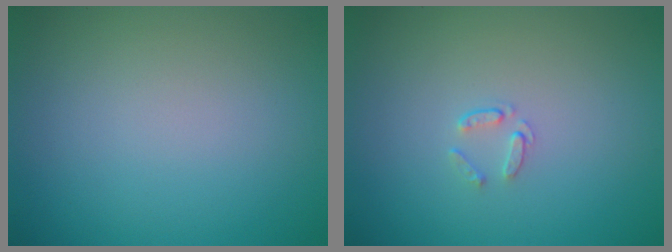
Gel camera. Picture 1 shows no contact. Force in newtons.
{"total": 0.7, "press": 0.5, "slide": 0.5}